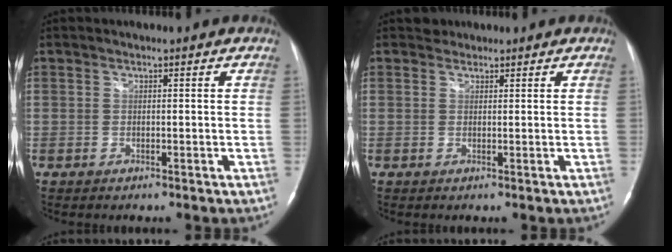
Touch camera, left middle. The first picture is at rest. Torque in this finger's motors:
{"motor_torque": [0.07, 0.05, -0.17, 0.00]}